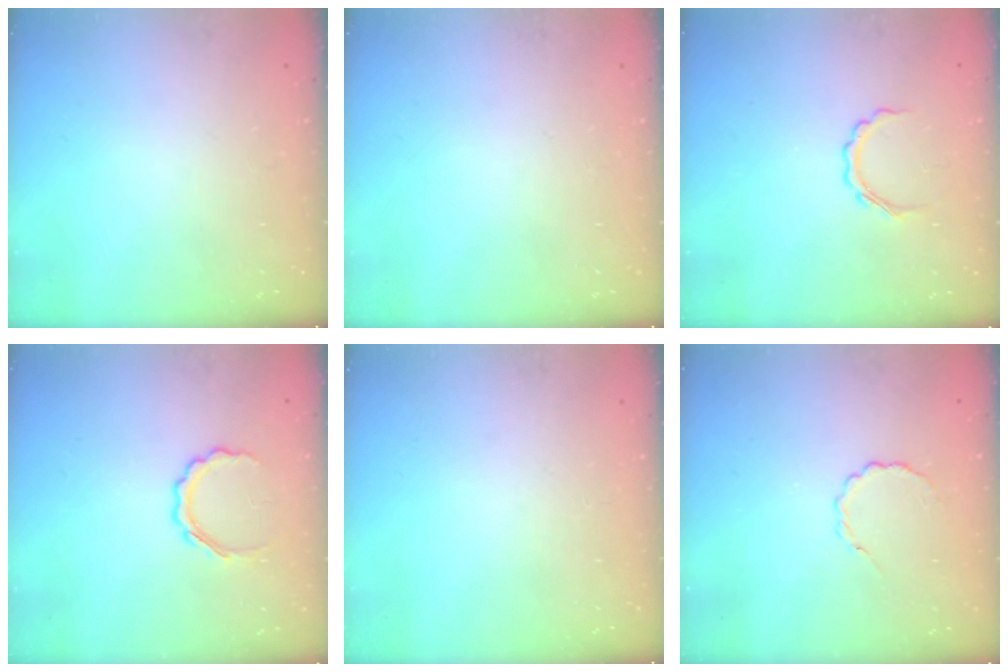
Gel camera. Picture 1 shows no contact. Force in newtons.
{"total": 0.0}
{"total": 4.1, "press": 4.0, "slide": 0.9}
{"total": 6.4, "press": 6.2, "slide": 1.5}
{"total": 0.0}
{"total": 2.6, "press": 2.5, "slide": 0.9}